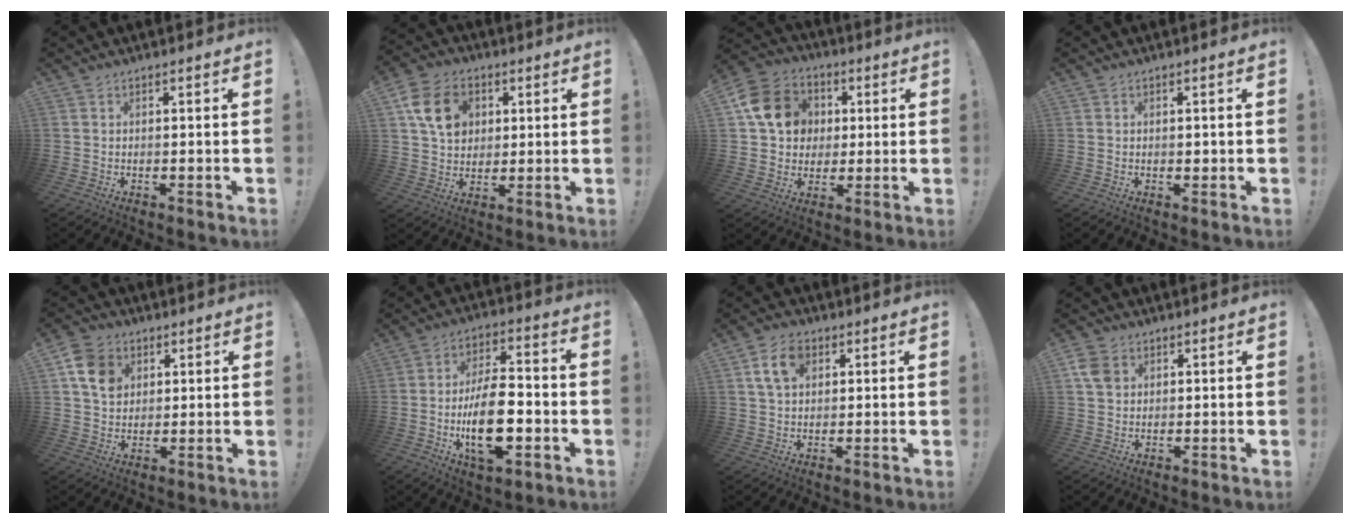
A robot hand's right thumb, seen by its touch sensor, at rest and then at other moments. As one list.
[{"total": 14.2, "force": [4.8, 11.1, 7.4], "torque": [-0.114, -0.007, 0.096]}, {"total": 15.0, "force": [3.3, 12.7, 7.3], "torque": [-0.100, 0.009, 0.072]}, {"total": 0.6, "force": [0.0, 0.6, 0.3], "torque": [0.001, 0.000, -0.002]}, {"total": 10.5, "force": [4.0, 8.2, 5.1], "torque": [-0.078, -0.004, 0.082]}, {"total": 17.6, "force": [-4.3, 8.4, 14.9], "torque": [-0.268, 0.007, -0.070]}, {"total": 8.4, "force": [2.9, 5.6, 5.5], "torque": [-0.098, 0.005, 0.054]}, {"total": 5.9, "force": [2.1, 4.6, 2.9], "torque": [-0.045, 0.006, 0.044]}]